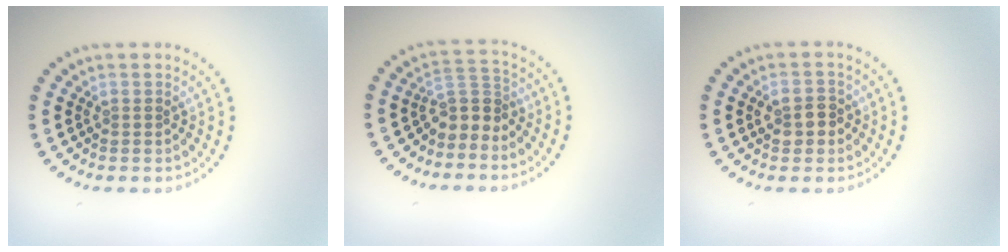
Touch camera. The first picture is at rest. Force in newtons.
{"total": 2.8, "press": 2.0, "slide": 1.9}
{"total": 2.3, "press": 2.3, "slide": 0.3}